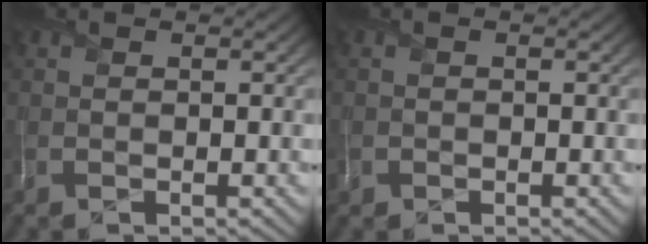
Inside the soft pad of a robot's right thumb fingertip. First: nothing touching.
{"total": 0.8, "force": [-0.3, 0.7, 0.1], "torque": [0.001, -0.002, -0.009]}